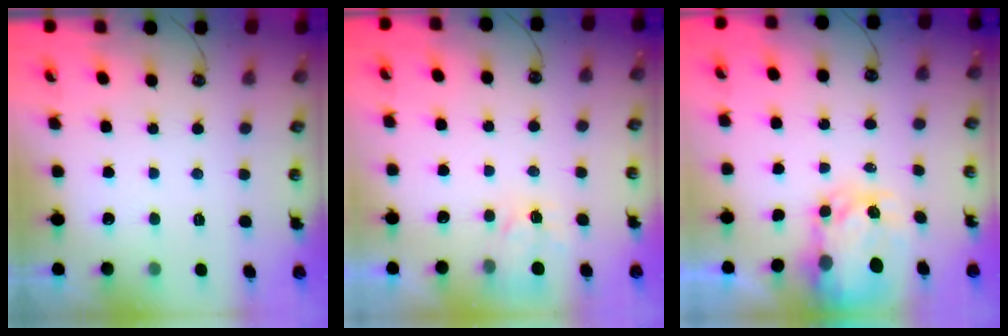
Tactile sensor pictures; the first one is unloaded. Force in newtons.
{"total": 5.2, "press": 5.2, "slide": 0.6}
{"total": 5.5, "press": 5.5, "slide": 0.3}